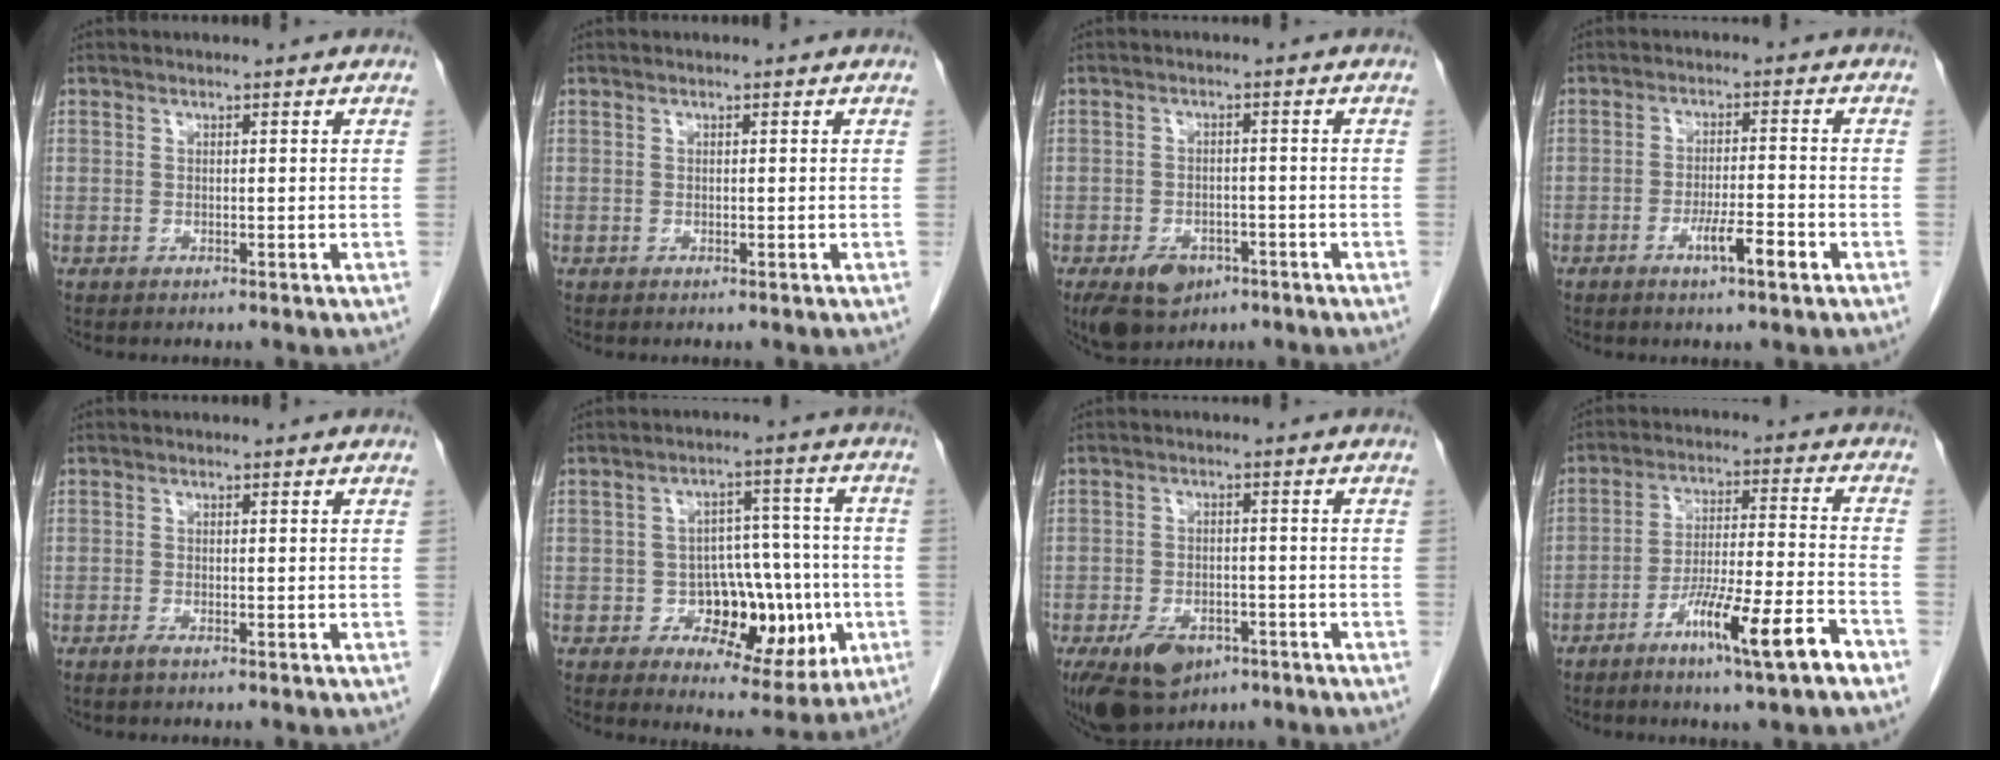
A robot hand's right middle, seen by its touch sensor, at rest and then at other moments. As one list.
[{"total": 0.0}, {"total": 7.1, "force": [-4.3, 4.4, 3.6], "torque": [-0.062, -0.003, -0.061]}, {"total": 5.0, "force": [-2.6, 0.4, 4.2], "torque": [-0.071, -0.002, -0.045]}, {"total": 0.9, "force": [-0.7, 0.0, 0.5], "torque": [-0.012, -0.001, -0.013]}, {"total": 11.6, "force": [-3.0, 6.7, 9.0], "torque": [-0.106, 0.025, -0.030]}, {"total": 9.4, "force": [-5.6, 5.4, 5.3], "torque": [-0.094, -0.004, -0.085]}, {"total": 11.6, "force": [-6.9, 0.0, 9.3], "torque": [-0.156, -0.003, -0.116]}]